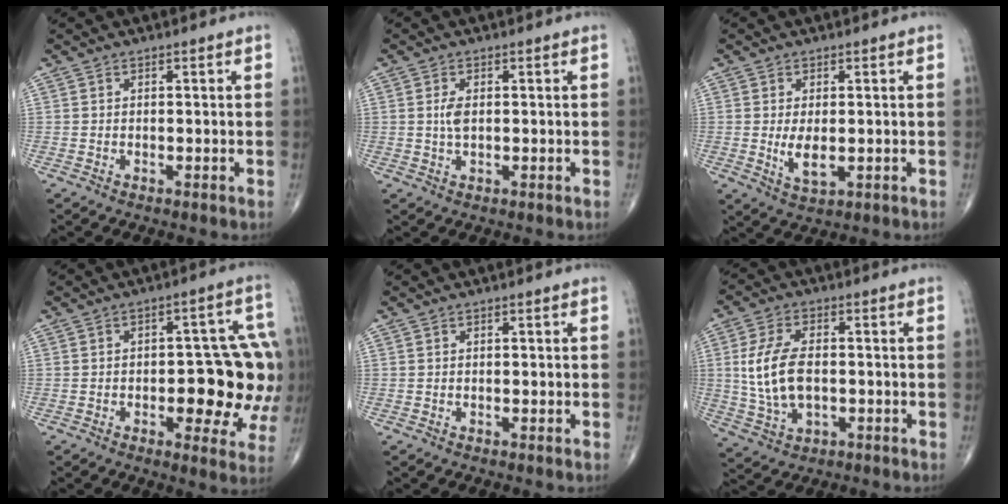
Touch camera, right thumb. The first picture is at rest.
{"total": 2.5, "force": [0.3, 1.3, 2.2], "torque": [-0.048, -0.001, 0.005]}
{"total": 4.5, "force": [-0.4, 2.2, 4.0], "torque": [-0.071, -0.013, -0.001]}
{"total": 15.8, "force": [-1.3, 6.3, 14.4], "torque": [-0.153, 0.019, -0.010]}
{"total": 0.5, "force": [0.1, 0.3, 0.5], "torque": [-0.006, 0.000, 0.001]}
{"total": 10.8, "force": [-0.1, 6.3, 8.7], "torque": [-0.175, 0.003, 0.003]}